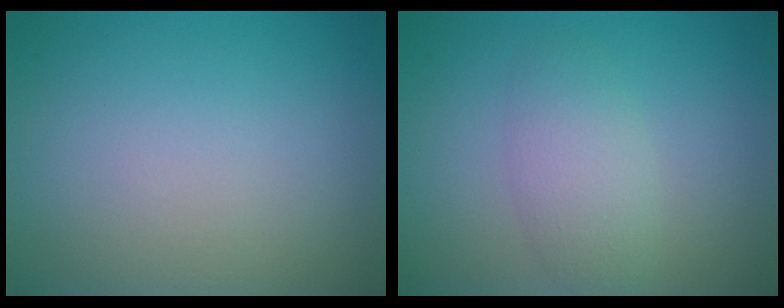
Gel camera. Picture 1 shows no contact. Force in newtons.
{"total": 2.8, "press": 2.8, "slide": 0.1}